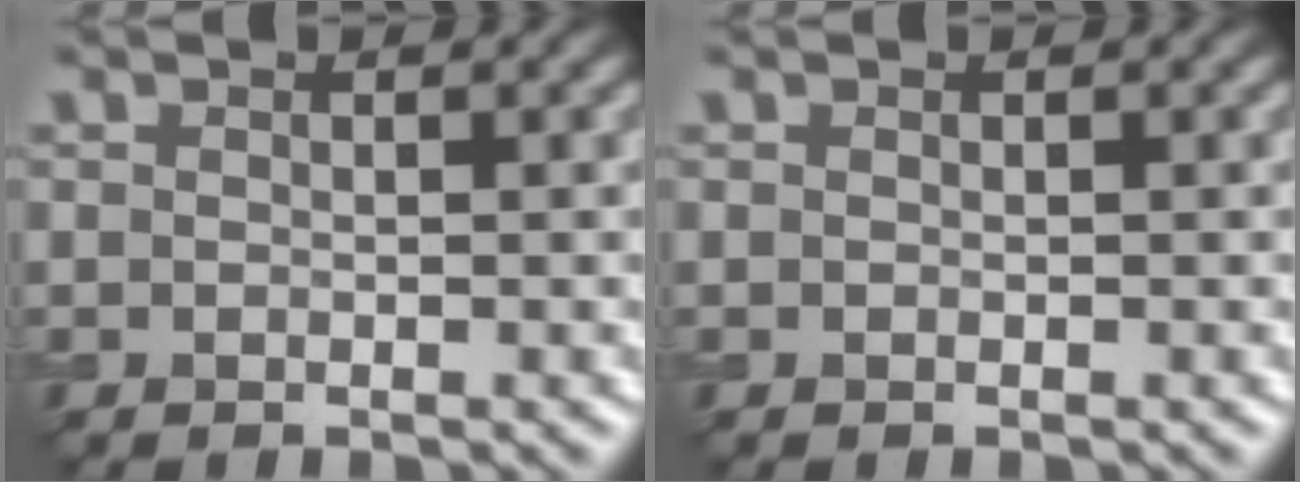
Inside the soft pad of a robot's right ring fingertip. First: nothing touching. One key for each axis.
{"total": 0.0}